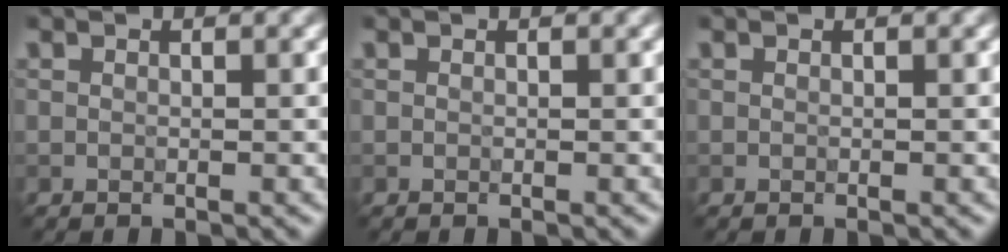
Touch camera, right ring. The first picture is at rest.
{"total": 0.0}
{"total": 0.0}